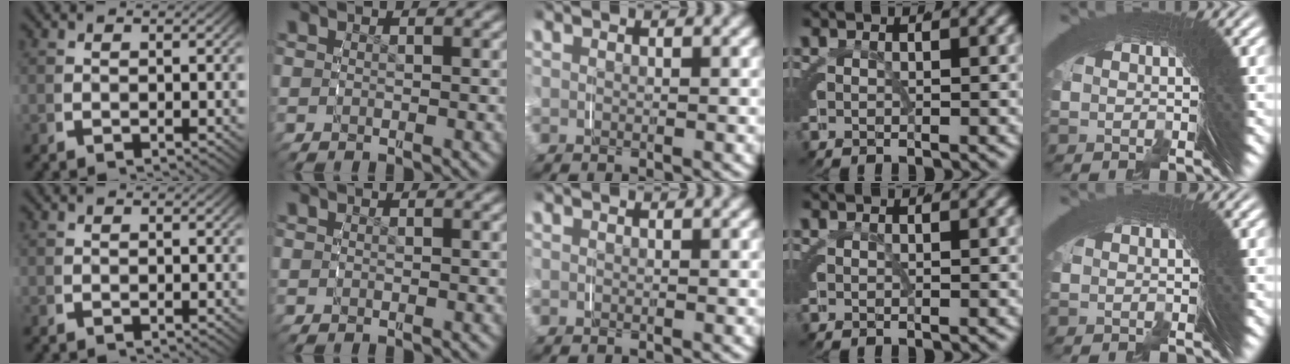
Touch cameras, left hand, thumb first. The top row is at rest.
{}